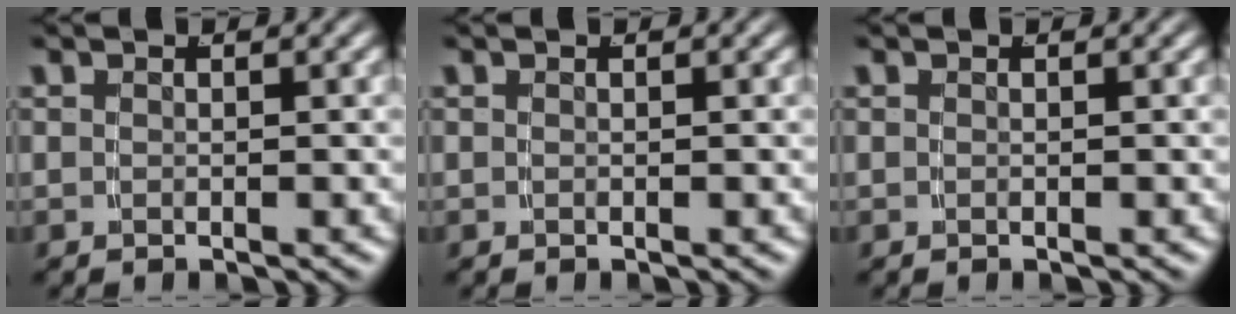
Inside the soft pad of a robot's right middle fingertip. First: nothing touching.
{"total": 0.0}
{"total": 0.0}